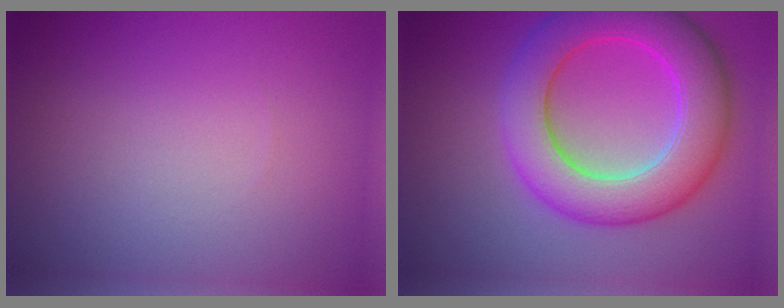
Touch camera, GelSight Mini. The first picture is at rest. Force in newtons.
{"total": 8.4, "press": 8.4, "slide": 0.2}